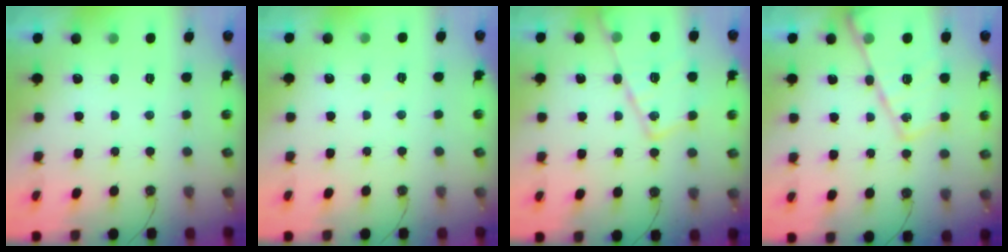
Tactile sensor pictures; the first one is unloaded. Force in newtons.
{"total": 2.1, "press": 2.1, "slide": 0.5}
{"total": 18.1, "press": 18.0, "slide": 1.5}
{"total": 20.7, "press": 20.6, "slide": 2.0}